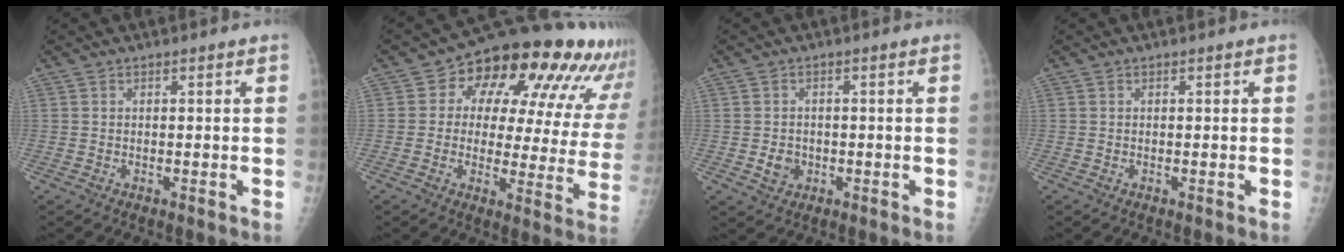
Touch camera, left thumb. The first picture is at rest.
{"total": 22.1, "force": [11.4, 10.7, 15.5], "torque": [-0.167, -0.012, 0.140]}
{"total": 2.9, "force": [-0.6, 2.5, 1.4], "torque": [-0.013, 0.003, -0.005]}
{"total": 0.0}